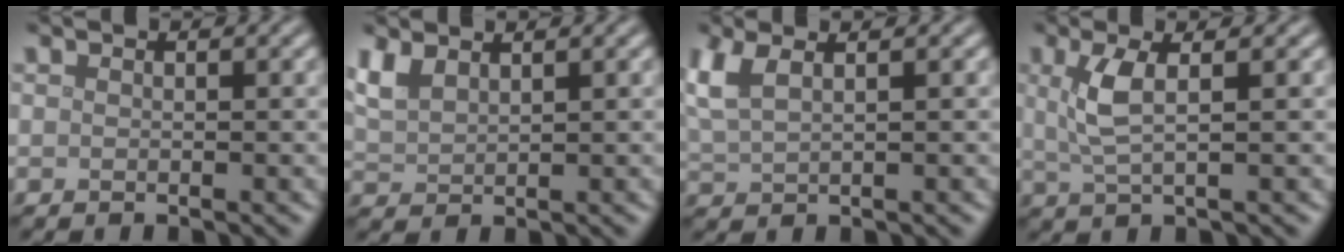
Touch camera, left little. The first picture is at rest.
{"total": 2.7, "force": [1.9, 1.2, 1.6], "torque": [-0.043, 0.006, 0.044]}
{"total": 3.5, "force": [2.1, 1.2, 2.5], "torque": [-0.066, 0.009, 0.045]}
{"total": 3.3, "force": [0.8, 0.9, 3.0], "torque": [-0.067, 0.000, 0.018]}